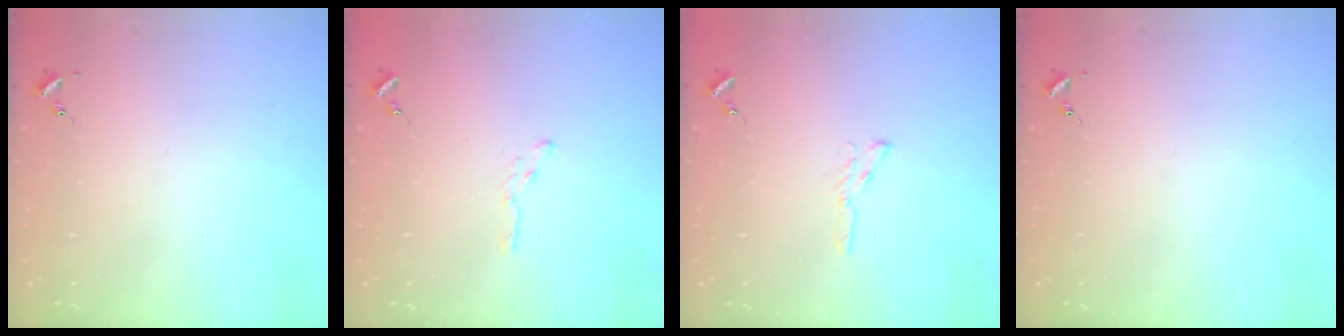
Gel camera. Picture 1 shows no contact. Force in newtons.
{"total": 3.2, "press": 3.2, "slide": 0.3}
{"total": 4.5, "press": 4.4, "slide": 0.6}
{"total": 0.0}